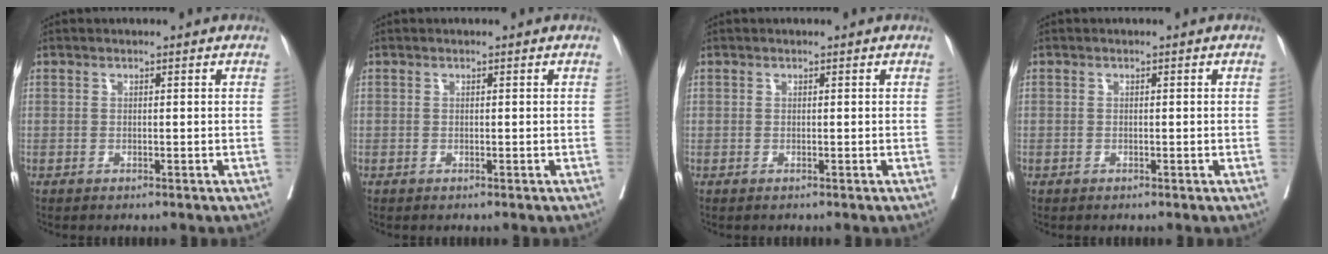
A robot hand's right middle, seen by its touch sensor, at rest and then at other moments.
{"total": 0.0}
{"total": 0.0}
{"total": 0.0}